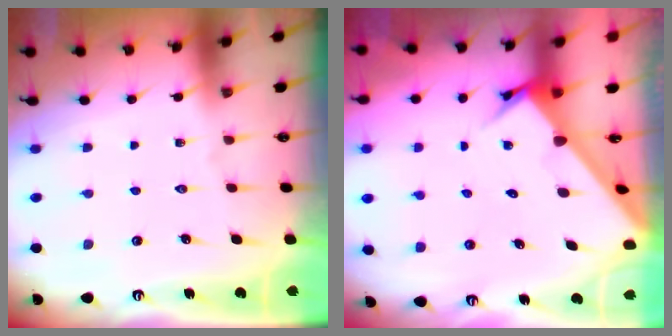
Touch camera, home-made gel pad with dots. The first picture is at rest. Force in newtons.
{"total": 2.9, "press": 2.9, "slide": 0.2}